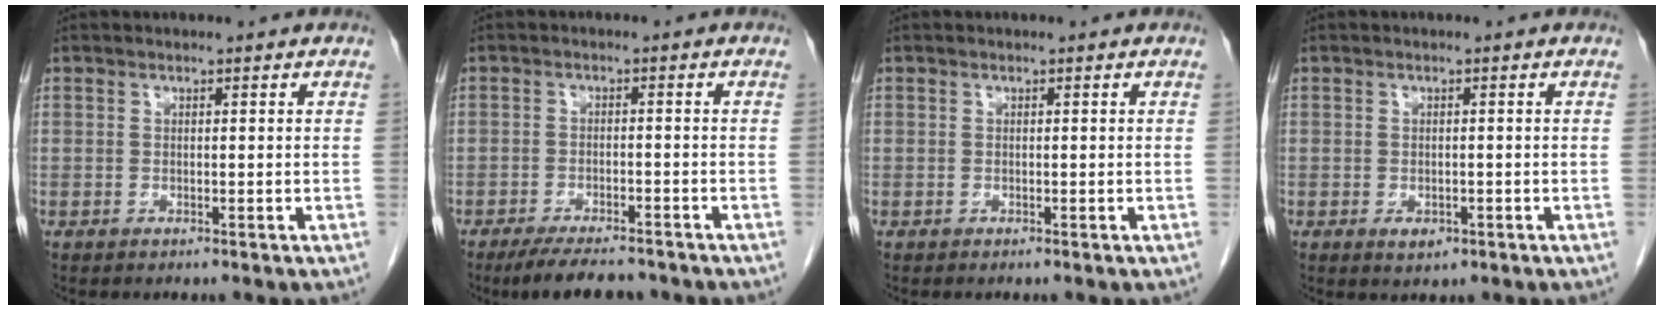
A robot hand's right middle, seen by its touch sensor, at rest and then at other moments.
{"total": 7.9, "force": [-6.8, 1.7, 3.6], "torque": [-0.055, -0.013, -0.106]}
{"total": 0.0}
{"total": 2.0, "force": [-0.9, 1.2, 1.4], "torque": [-0.018, 0.000, -0.004]}